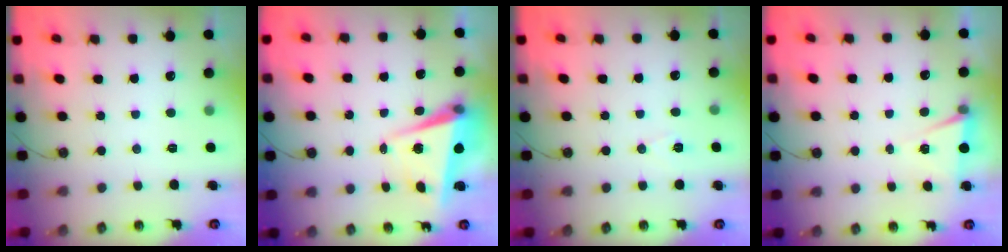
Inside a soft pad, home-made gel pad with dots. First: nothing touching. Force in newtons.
{"total": 5.7, "press": 5.5, "slide": 1.4}
{"total": 6.2, "press": 4.3, "slide": 4.5}
{"total": 5.6, "press": 3.4, "slide": 4.5}